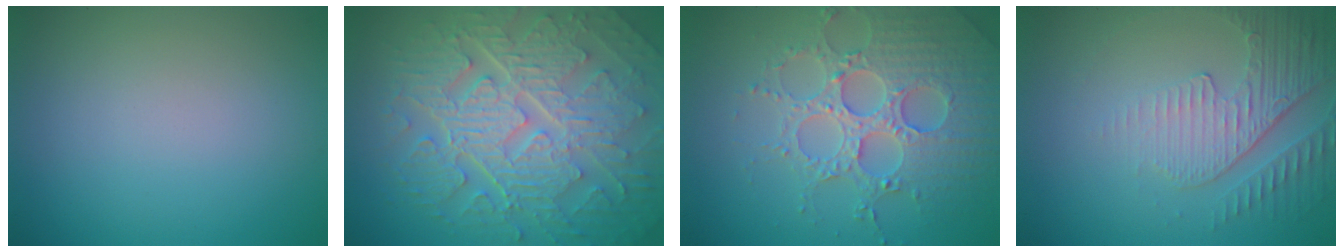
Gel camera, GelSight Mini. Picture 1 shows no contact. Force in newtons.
{"total": 10.3, "press": 6.9, "slide": 7.7}
{"total": 5.3, "press": 5.1, "slide": 1.2}
{"total": 4.9, "press": 3.3, "slide": 3.6}